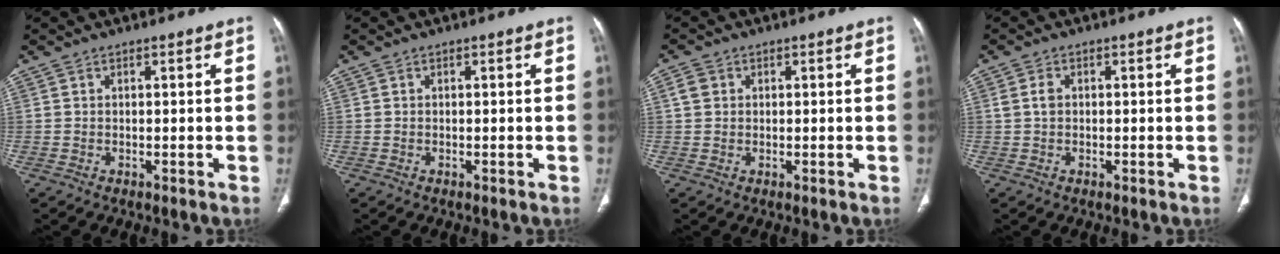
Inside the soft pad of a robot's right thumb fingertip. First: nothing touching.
{"total": 0.0}
{"total": 2.3, "force": [0.6, 1.9, 1.0], "torque": [-0.012, 0.003, 0.013]}
{"total": 1.9, "force": [0.1, 1.4, 1.3], "torque": [-0.025, 0.004, 0.001]}